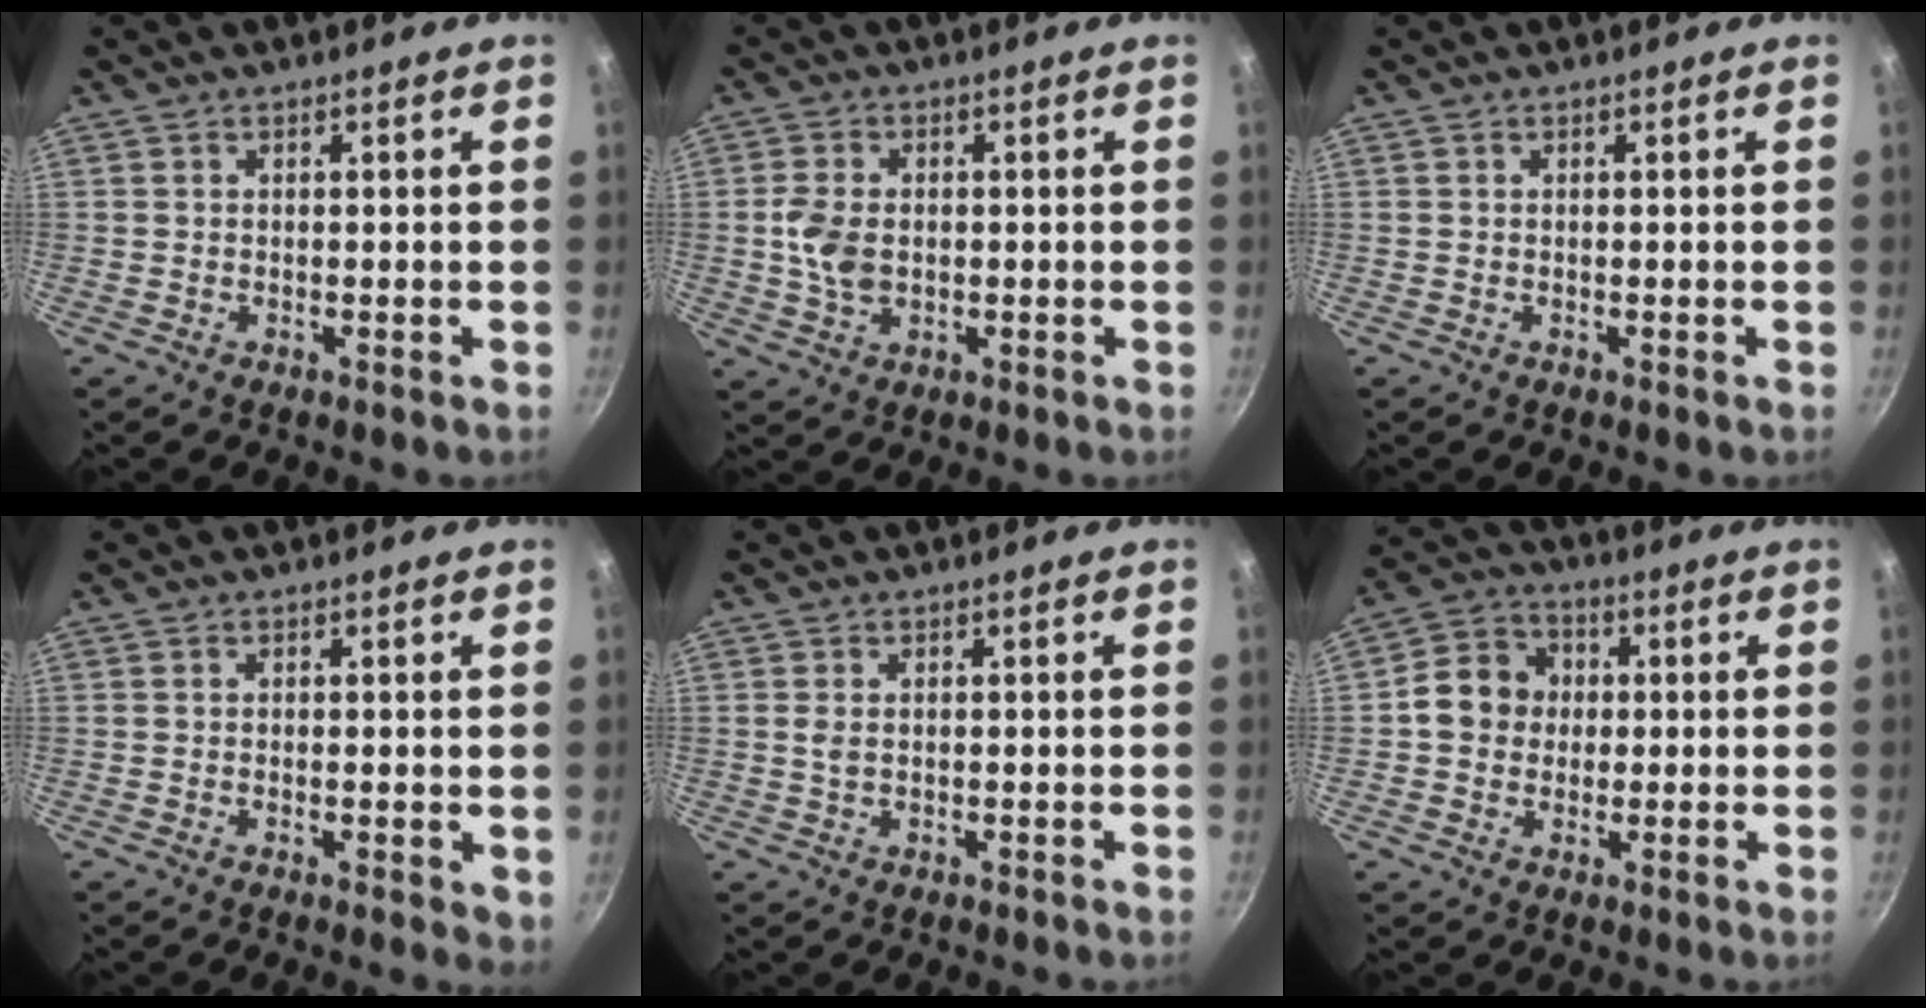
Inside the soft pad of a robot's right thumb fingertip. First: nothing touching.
{"total": 6.2, "force": [-0.1, 4.3, 4.4], "torque": [-0.082, 0.003, -0.005]}
{"total": 0.0}
{"total": 2.4, "force": [-0.1, 1.0, 2.2], "torque": [-0.028, -0.007, -0.002]}
{"total": 1.3, "force": [0.2, 0.8, 1.0], "torque": [-0.022, 0.001, 0.004]}
{"total": 9.0, "force": [0.4, 8.0, 4.2], "torque": [-0.041, 0.016, -0.013]}